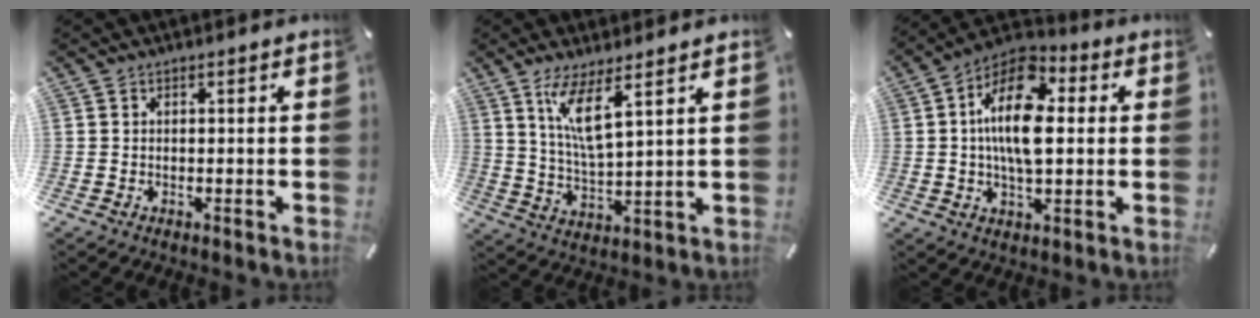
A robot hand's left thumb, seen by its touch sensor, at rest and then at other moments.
{"total": 9.2, "force": [5.9, 1.9, 6.8], "torque": [-0.139, -0.022, 0.105]}
{"total": 15.6, "force": [2.0, 8.5, 12.9], "torque": [-0.264, -0.005, 0.029]}